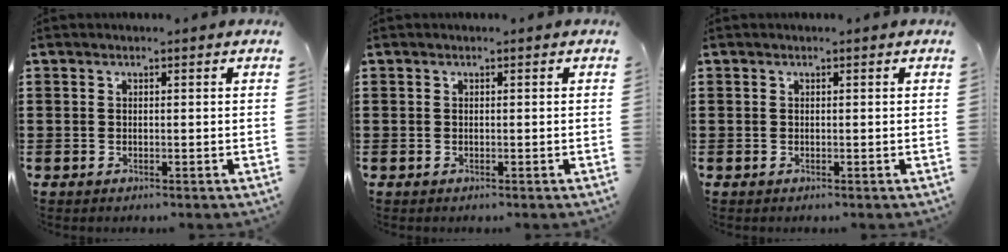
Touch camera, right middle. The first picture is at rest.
{"total": 0.0}
{"total": 0.0}